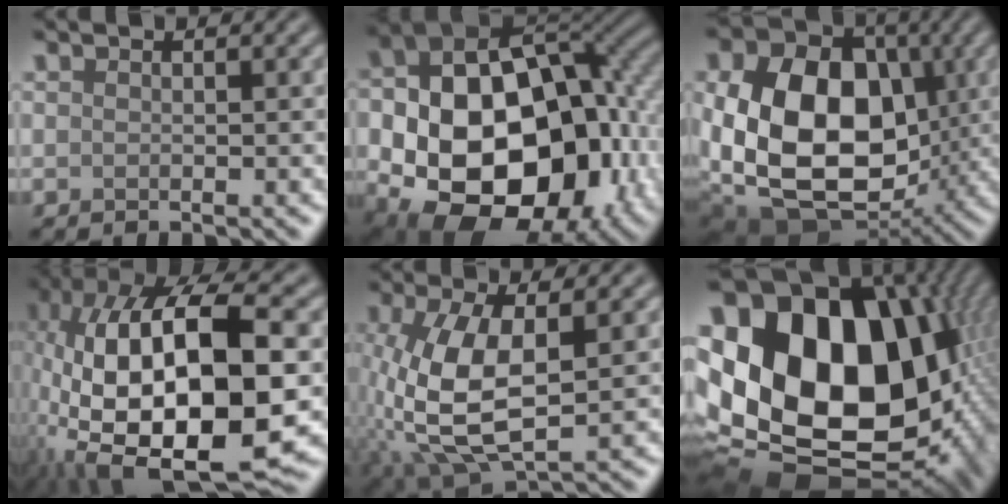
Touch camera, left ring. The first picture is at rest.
{"total": 20.7, "force": [-4.0, 14.5, 14.2], "torque": [-0.256, -0.035, -0.040]}
{"total": 16.3, "force": [-0.8, 11.8, 11.1], "torque": [-0.197, -0.014, -0.010]}
{"total": 19.1, "force": [-2.2, 8.9, 16.7], "torque": [-0.323, 0.000, -0.038]}
{"total": 8.8, "force": [-0.6, 3.8, 7.9], "torque": [-0.185, -0.003, -0.009]}
{"total": 22.6, "force": [1.3, 16.5, 15.4], "torque": [-0.304, -0.030, 0.048]}